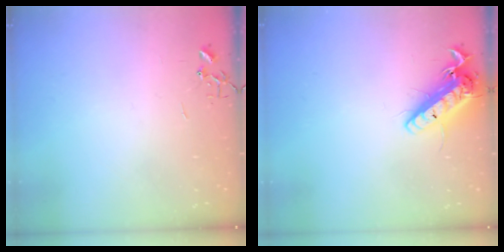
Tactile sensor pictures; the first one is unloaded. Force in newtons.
{"total": 15.1, "press": 14.8, "slide": 3.3}